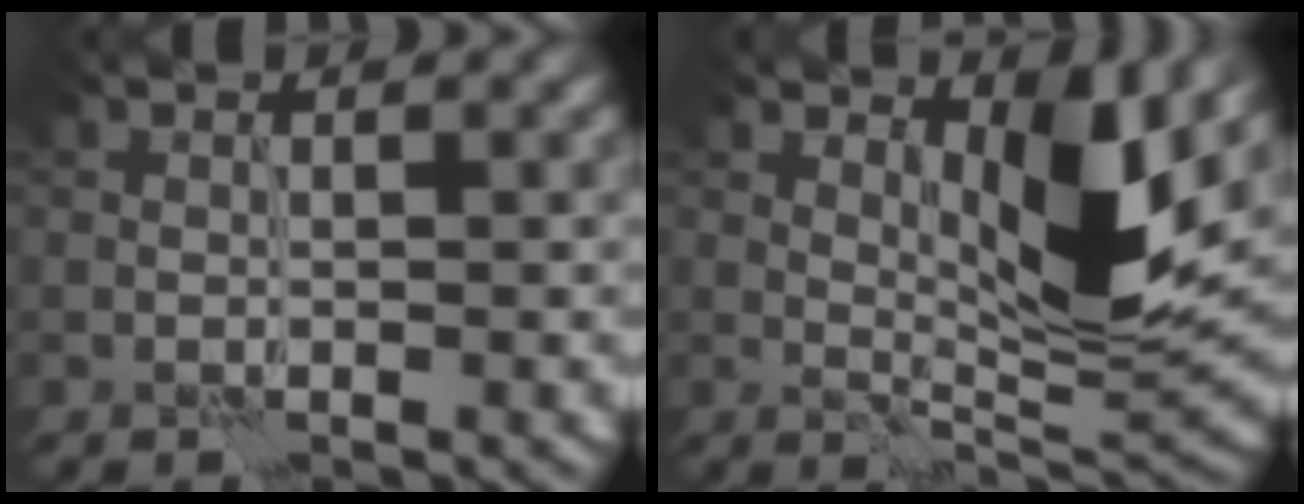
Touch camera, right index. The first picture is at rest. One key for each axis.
{"total": 6.2, "fx": 3.0, "fy": 1.8, "fz": 5.1, "tx": -0.083, "ty": -0.014, "tz": 0.049}